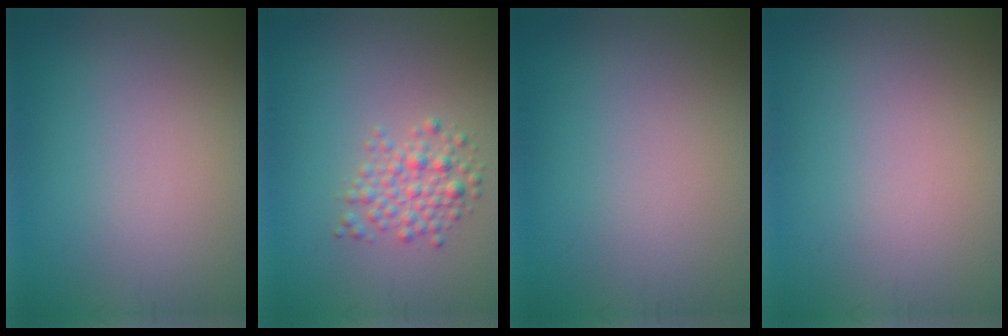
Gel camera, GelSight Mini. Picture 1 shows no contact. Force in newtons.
{"total": 2.6, "press": 2.6, "slide": 0.2}
{"total": 0.0}
{"total": 0.0}